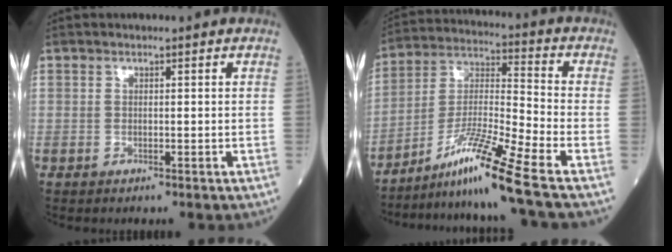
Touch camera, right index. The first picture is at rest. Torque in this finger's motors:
{"motor_torque": [0.20, -0.29, 0.42, 0.10]}